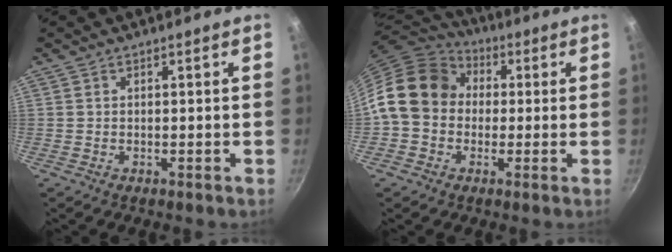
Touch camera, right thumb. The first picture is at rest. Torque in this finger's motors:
{"motor_torque": [1.41, 3.19, 1.19, -1.04, 0.41]}